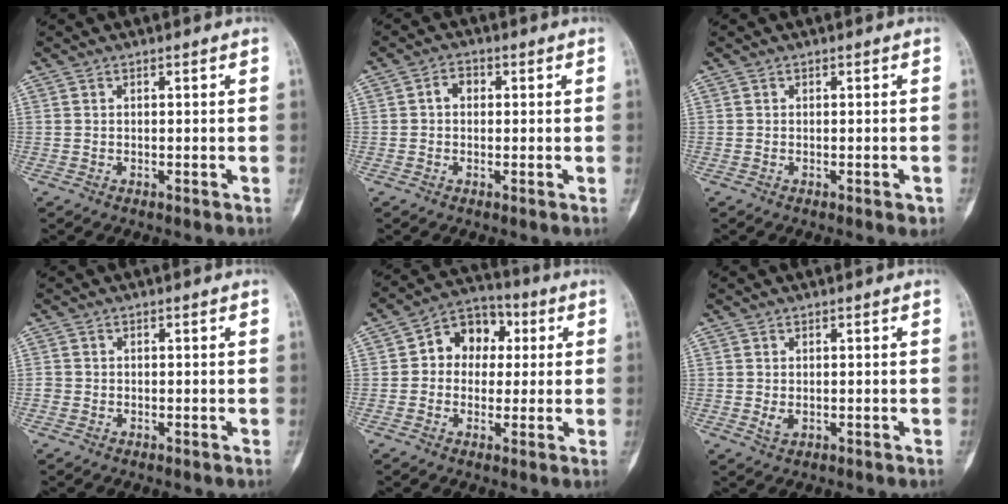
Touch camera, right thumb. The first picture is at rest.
{"total": 2.6, "force": [0.2, 2.0, 1.6], "torque": [-0.019, 0.011, -0.001]}
{"total": 1.2, "force": [-0.6, 0.5, 1.0], "torque": [-0.009, 0.001, -0.005]}
{"total": 0.9, "force": [-0.3, 0.9, 0.2], "torque": [0.000, 0.004, -0.008]}
{"total": 10.2, "force": [1.7, 8.2, 5.8], "torque": [-0.045, 0.019, 0.014]}
{"total": 1.5, "force": [0.0, 1.0, 1.1], "torque": [-0.019, -0.002, 0.004]}